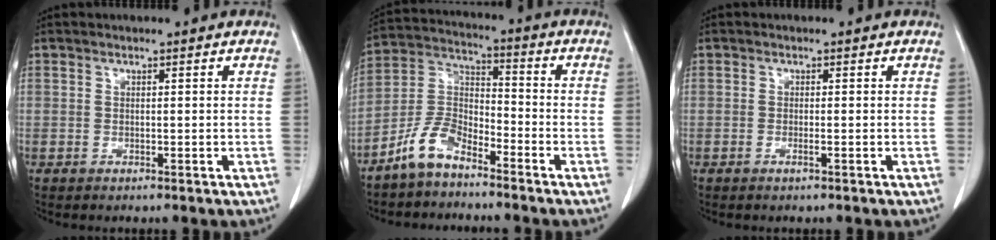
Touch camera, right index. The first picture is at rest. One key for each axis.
{"total": 7.9, "fx": -6.1, "fy": 3.2, "fz": 3.8, "tx": -0.089, "ty": 0.016, "tz": -0.127}
{"total": 0.7, "fx": -0.3, "fy": -0.1, "fz": 0.6, "tx": -0.010, "ty": 0.002, "tz": -0.002}